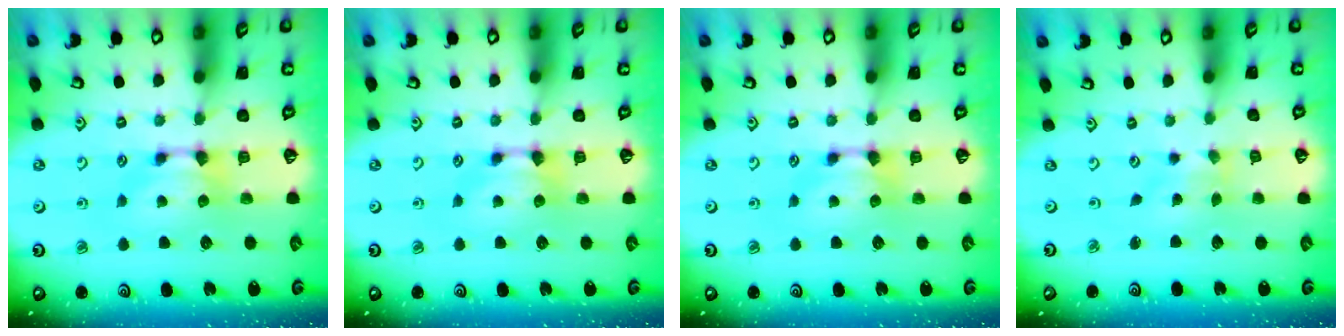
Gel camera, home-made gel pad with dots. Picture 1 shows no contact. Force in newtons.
{"total": 0.0}
{"total": 0.0}
{"total": 2.7, "press": 2.6, "slide": 1.0}